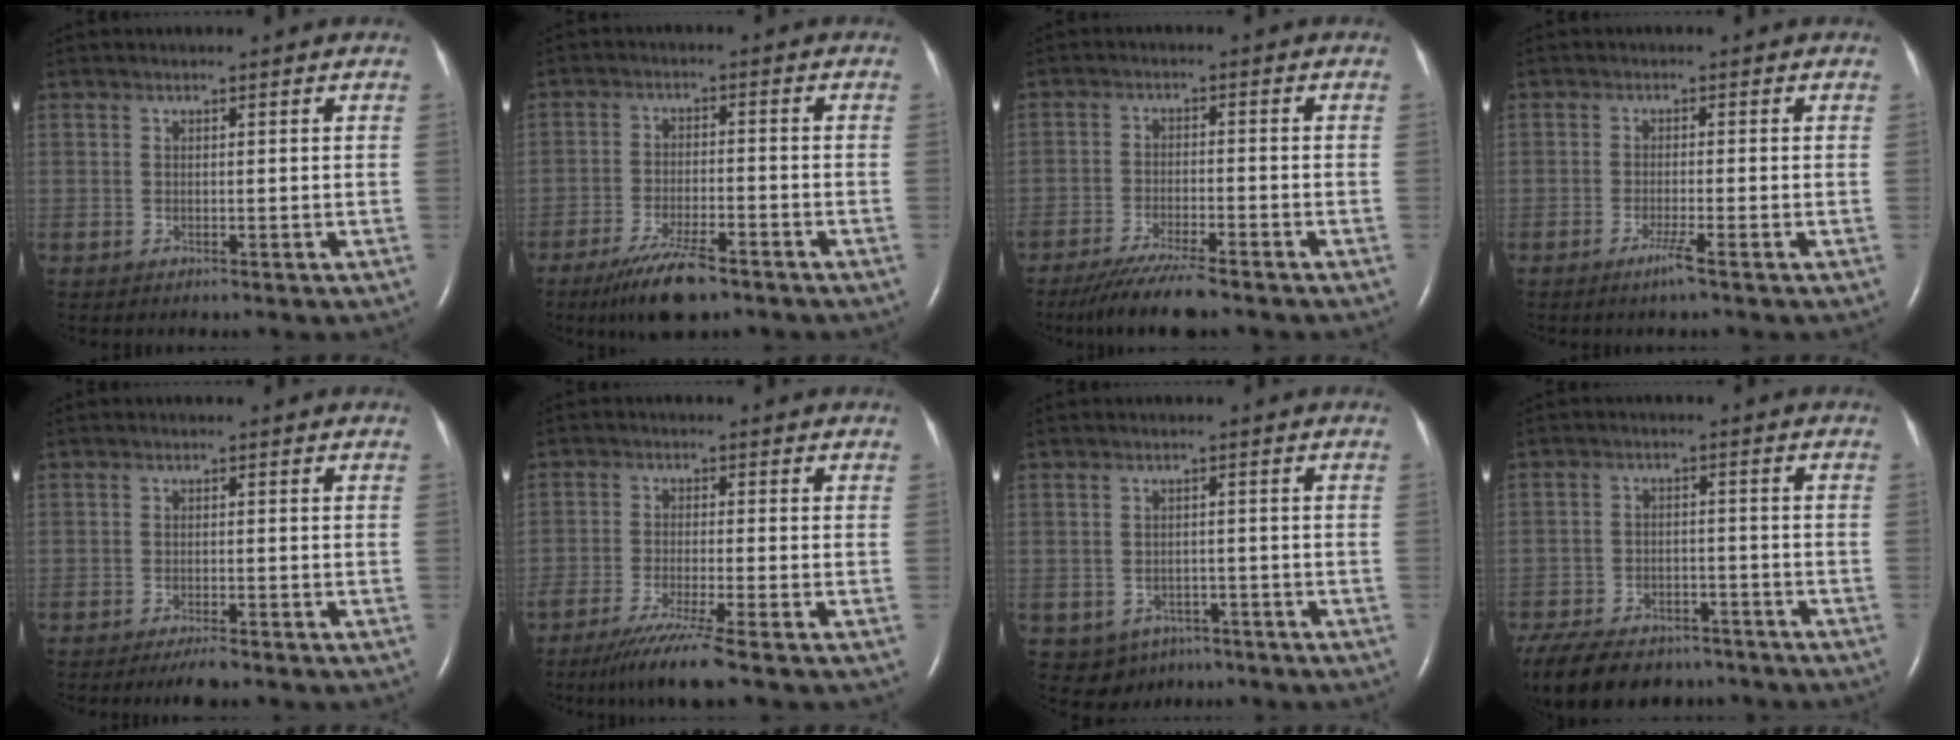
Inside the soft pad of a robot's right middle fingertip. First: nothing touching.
{"total": 8.4, "force": [-6.0, 1.7, 5.6], "torque": [-0.107, -0.016, -0.103]}
{"total": 7.8, "force": [-6.4, 0.5, 4.4], "torque": [-0.080, -0.022, -0.109]}
{"total": 2.4, "force": [-1.5, -0.5, 1.8], "torque": [-0.039, -0.007, -0.031]}
{"total": 2.7, "force": [-2.2, 0.2, 1.5], "torque": [-0.030, -0.006, -0.036]}
{"total": 7.2, "force": [-5.3, -1.1, 4.8], "torque": [-0.084, -0.024, -0.096]}
{"total": 4.6, "force": [-2.7, 3.6, 0.9], "torque": [-0.010, 0.008, -0.029]}
{"total": 18.6, "force": [-14.4, 8.7, 7.9], "torque": [-0.215, -0.023, -0.206]}